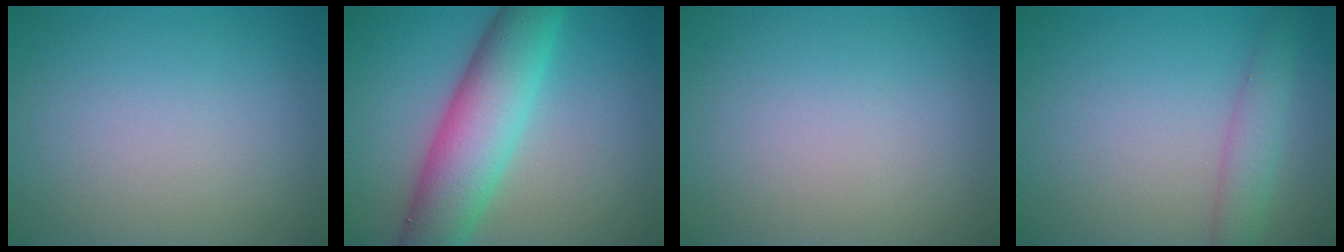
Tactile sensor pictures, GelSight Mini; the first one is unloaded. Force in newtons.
{"total": 8.3, "press": 8.3, "slide": 0.1}
{"total": 0.0}
{"total": 2.5, "press": 2.5, "slide": 0.1}